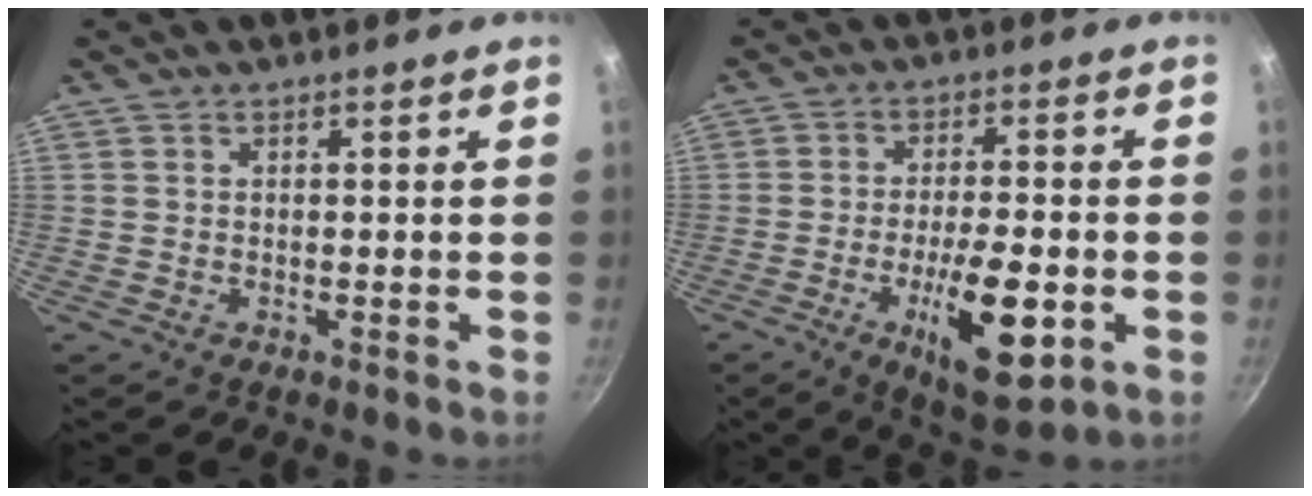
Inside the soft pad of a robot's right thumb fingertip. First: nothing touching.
{"total": 14.2, "force": [-4.5, 4.8, 12.6], "torque": [-0.194, 0.012, -0.064]}